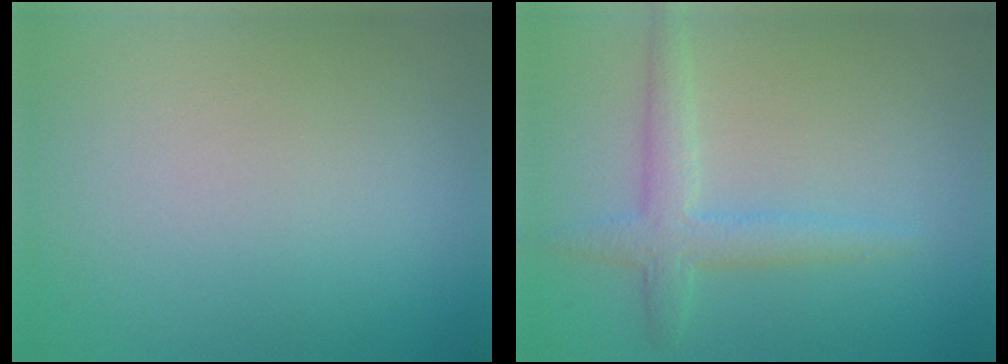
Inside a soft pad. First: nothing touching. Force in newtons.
{"total": 2.8, "press": 2.8, "slide": 0.1}